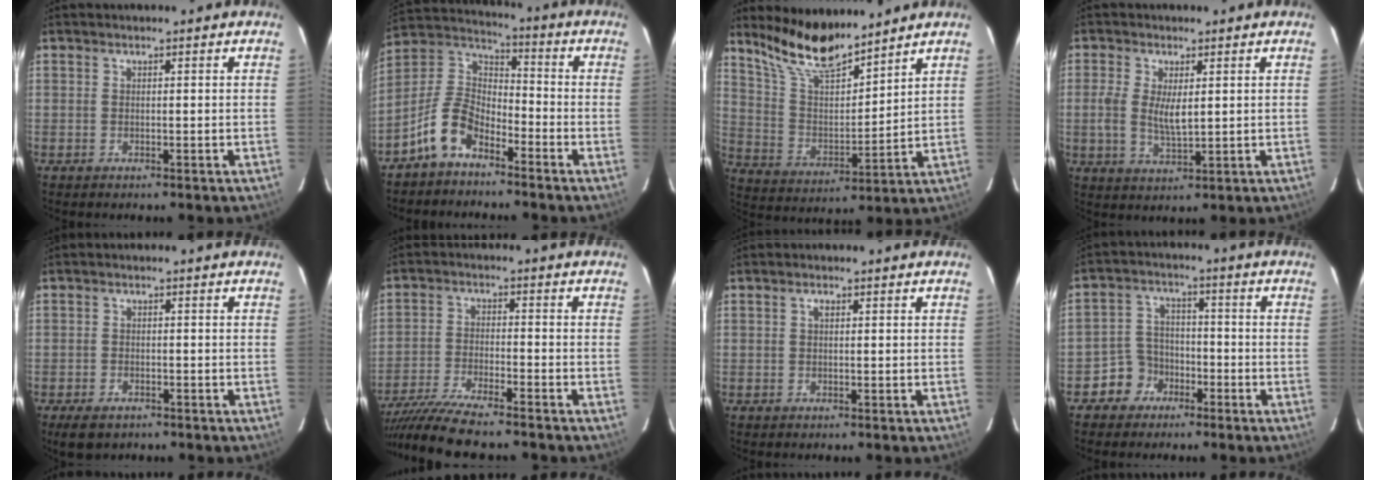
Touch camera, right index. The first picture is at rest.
{"total": 9.9, "force": [-6.3, 5.2, 5.5], "torque": [-0.126, 0.024, -0.131]}
{"total": 13.5, "force": [11.5, 2.9, 6.4], "torque": [-0.129, 0.000, 0.224]}
{"total": 5.6, "force": [0.6, 2.2, 5.1], "torque": [-0.103, -0.004, 0.010]}
{"total": 4.7, "force": [-3.3, 2.6, 2.2], "torque": [-0.058, -0.010, -0.051]}
{"total": 13.4, "force": [-11.8, 1.0, 6.3], "torque": [-0.147, -0.031, -0.212]}
{"total": 0.8, "force": [0.2, 0.4, 0.6], "torque": [-0.011, 0.004, 0.002]}
{"total": 6.0, "force": [-3.7, 4.8, 0.3], "torque": [-0.017, 0.029, -0.067]}